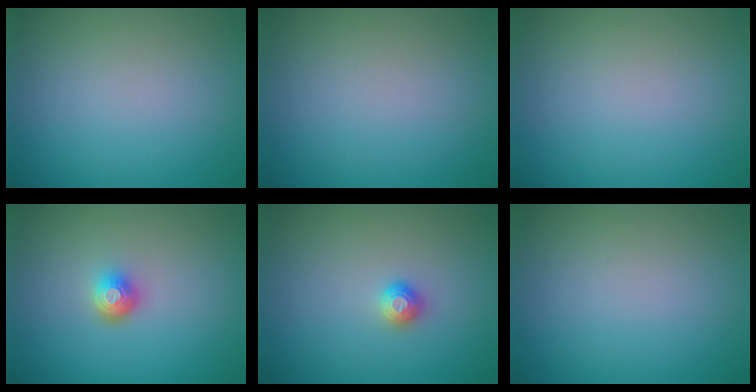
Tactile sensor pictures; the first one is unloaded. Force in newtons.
{"total": 0.0}
{"total": 0.0}
{"total": 1.9, "press": 1.4, "slide": 1.2}
{"total": 1.1, "press": 1.1, "slide": 0.1}
{"total": 0.0}